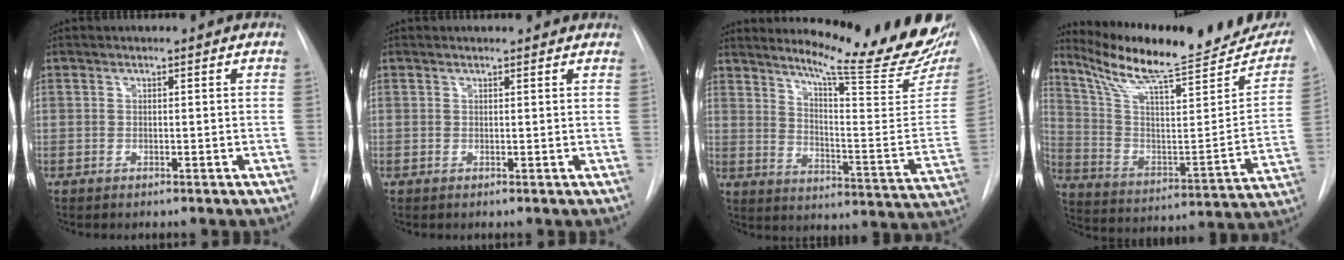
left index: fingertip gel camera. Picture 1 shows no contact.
{"total": 3.2, "force": [3.0, 0.8, 0.7], "torque": [-0.012, 0.013, 0.028]}
{"total": 21.8, "force": [19.0, 0.7, 10.6], "torque": [-0.152, -0.107, 0.245]}
{"total": 26.2, "force": [22.2, 4.5, 13.1], "torque": [-0.211, -0.037, 0.323]}